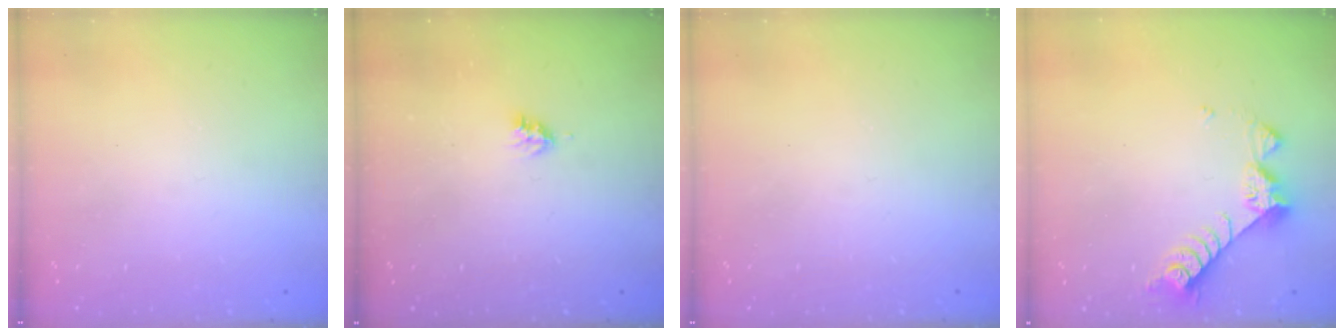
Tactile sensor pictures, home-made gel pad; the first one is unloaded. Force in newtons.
{"total": 3.5, "press": 3.4, "slide": 0.5}
{"total": 0.0}
{"total": 8.3, "press": 8.3, "slide": 0.5}